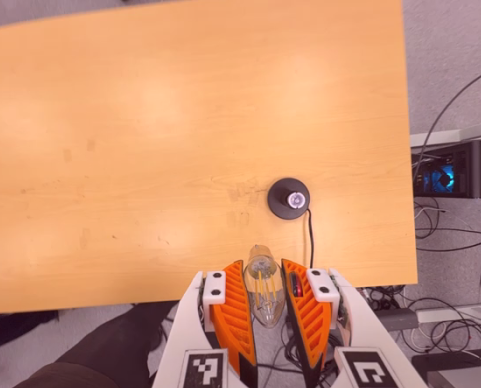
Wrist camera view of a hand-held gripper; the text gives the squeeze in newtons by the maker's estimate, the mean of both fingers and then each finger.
{"total": 12.4, "left": 12.5, "right": 12.2}